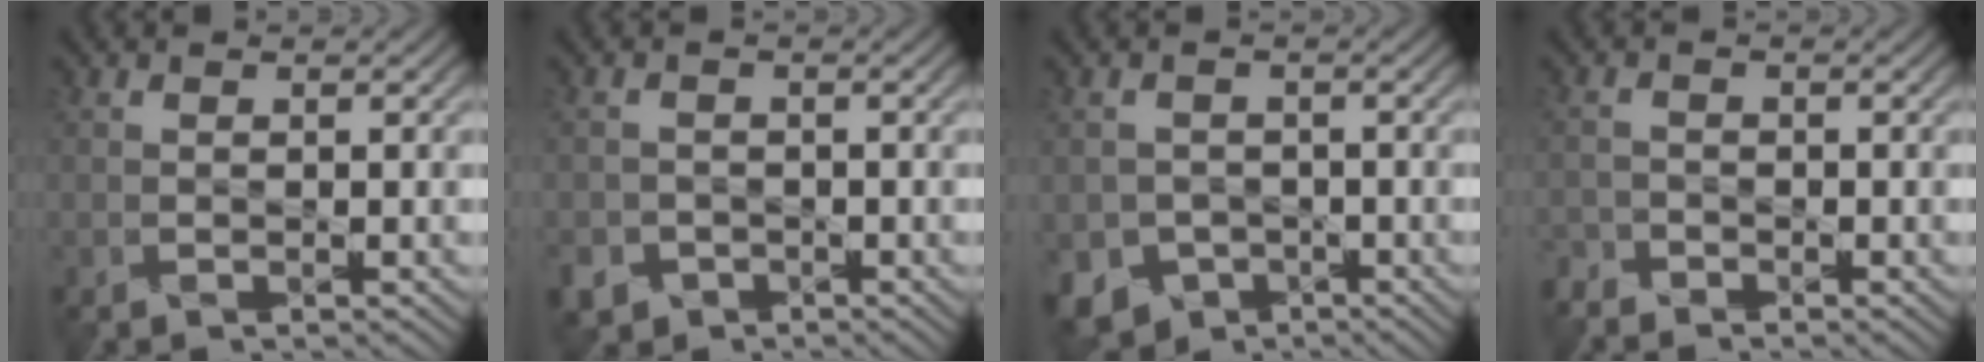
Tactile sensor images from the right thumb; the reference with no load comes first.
{"total": 3.5, "force": [-2.1, 2.6, 0.8], "torque": [-0.022, -0.006, -0.041]}
{"total": 6.0, "force": [-3.4, 4.7, 1.8], "torque": [-0.034, -0.014, -0.057]}
{"total": 2.0, "force": [-2.0, 0.5, 0.1], "torque": [-0.005, -0.006, -0.048]}